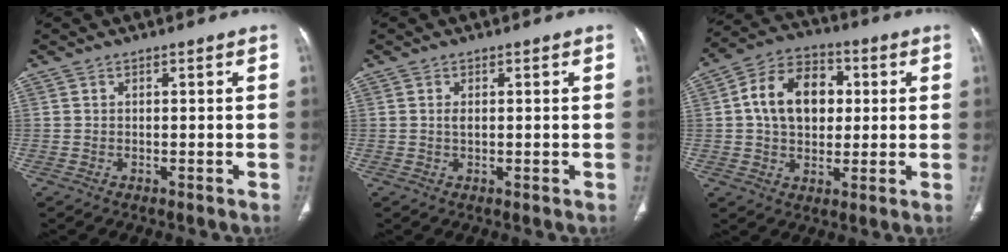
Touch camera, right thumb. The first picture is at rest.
{"total": 1.2, "force": [0.2, 0.5, 1.0], "torque": [-0.023, -0.002, 0.004]}
{"total": 13.9, "force": [2.1, 9.8, 9.7], "torque": [-0.133, 0.013, 0.026]}